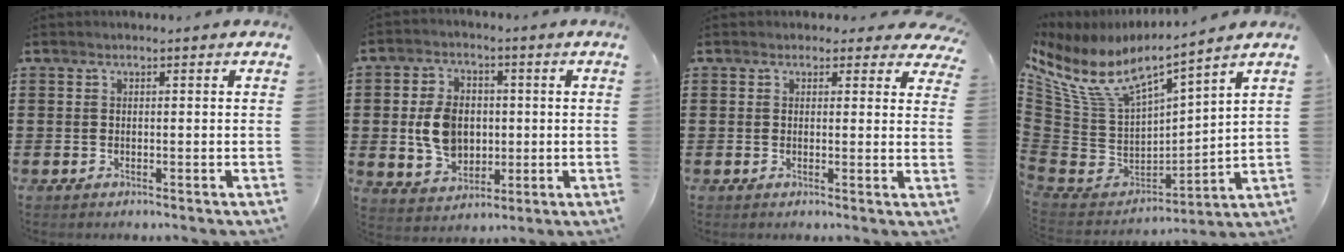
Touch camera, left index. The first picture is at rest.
{"total": 8.1, "force": [0.1, 6.1, 5.4], "torque": [-0.123, 0.008, 0.000]}
{"total": 1.9, "force": [1.5, 1.0, 0.6], "torque": [-0.003, 0.000, 0.024]}
{"total": 8.6, "force": [6.1, 2.5, 5.5], "torque": [-0.138, -0.050, 0.105]}